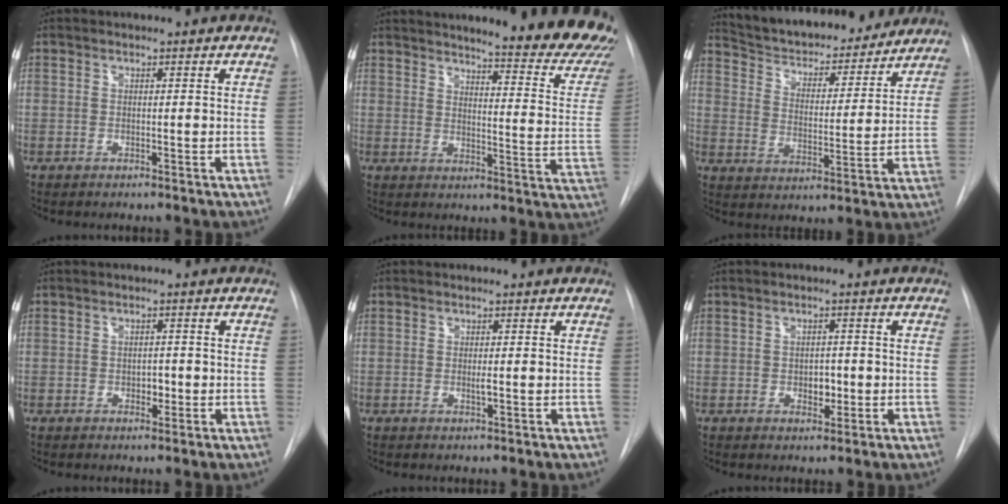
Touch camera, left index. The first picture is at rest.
{"total": 24.7, "force": [21.7, 2.3, 11.7], "torque": [-0.157, -0.089, 0.249]}
{"total": 20.2, "force": [18.5, 4.6, 6.6], "torque": [-0.103, -0.002, 0.271]}
{"total": 1.5, "force": [-0.2, 1.1, 1.1], "torque": [-0.013, 0.001, 0.000]}
{"total": 0.7, "force": [0.1, 0.0, 0.7], "torque": [-0.017, -0.003, 0.000]}
{"total": 2.3, "force": [-0.4, 1.6, 1.6], "torque": [-0.020, 0.002, -0.002]}